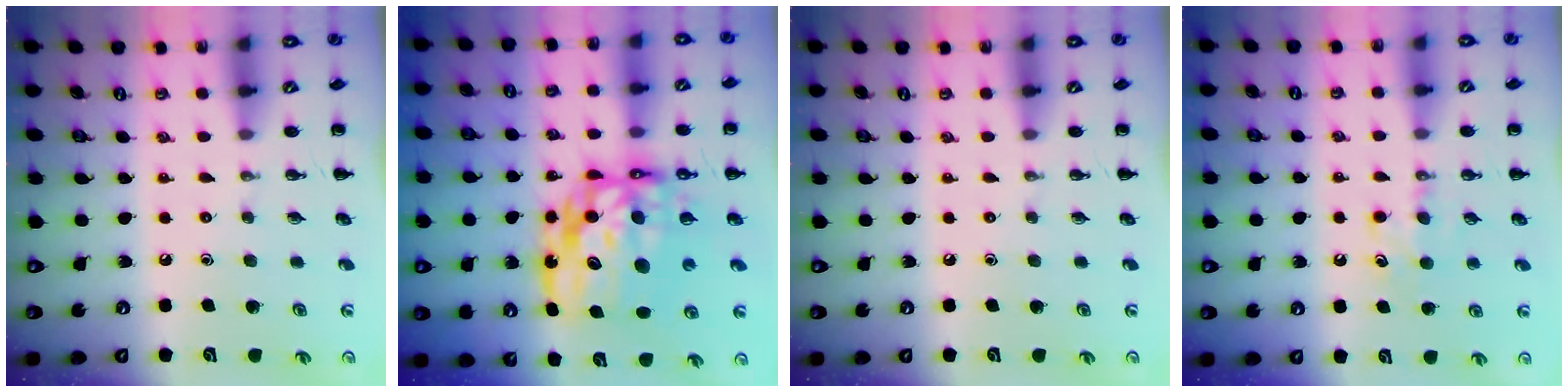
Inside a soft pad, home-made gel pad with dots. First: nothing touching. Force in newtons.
{"total": 17.1, "press": 16.4, "slide": 4.6}
{"total": 0.0}
{"total": 5.1, "press": 4.9, "slide": 1.6}